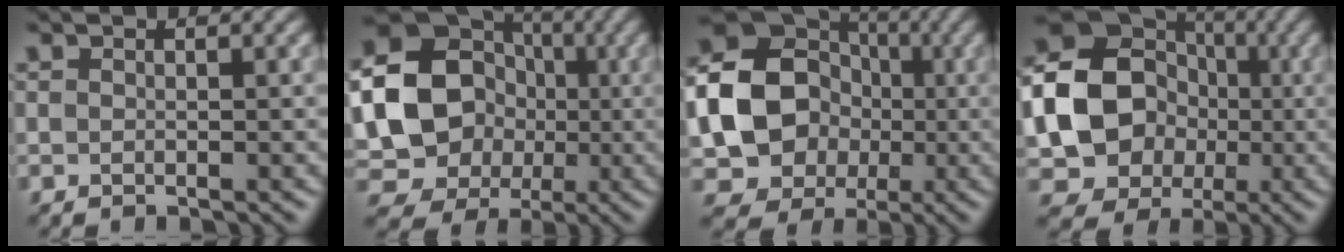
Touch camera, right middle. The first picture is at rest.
{"total": 20.3, "force": [0.1, 18.8, 7.6], "torque": [-0.198, 0.021, -0.043]}
{"total": 15.0, "force": [-0.7, 13.1, 7.1], "torque": [-0.153, 0.006, -0.036]}
{"total": 16.5, "force": [-0.8, 14.7, 7.5], "torque": [-0.167, 0.016, -0.045]}